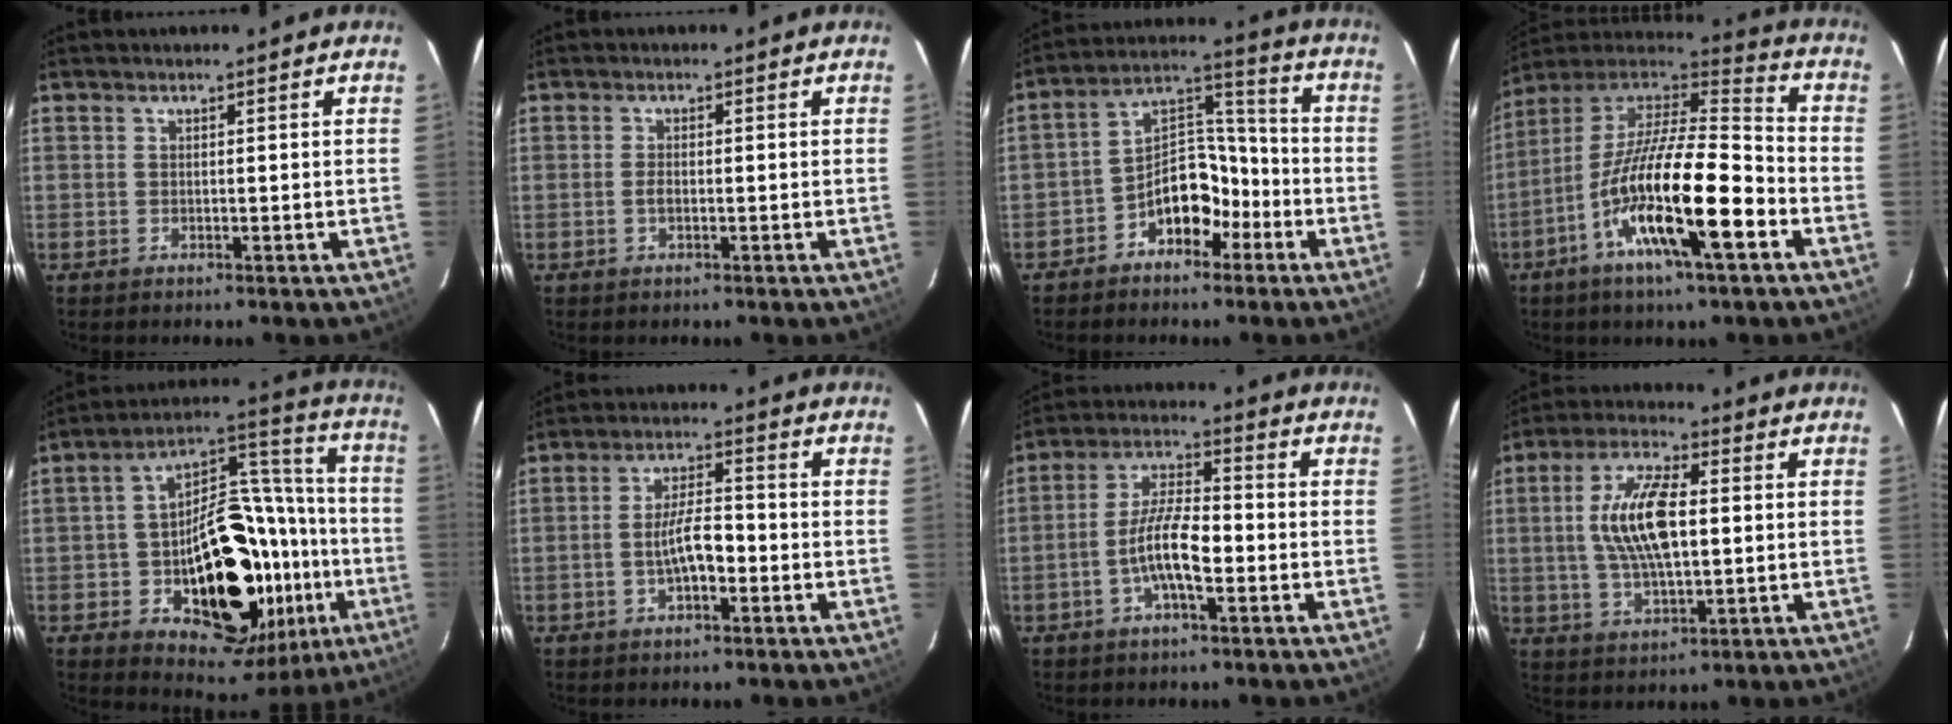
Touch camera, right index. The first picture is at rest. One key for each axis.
{"total": 1.3, "fx": -0.4, "fy": 0.6, "fz": 1.1, "tx": -0.024, "ty": 0.001, "tz": -0.009}
{"total": 9.5, "fx": -5.5, "fy": 6.1, "fz": 4.7, "tx": -0.080, "ty": 0.046, "tz": -0.089}
{"total": 21.3, "fx": -8.7, "fy": 4.6, "fz": 18.9, "tx": -0.342, "ty": -0.028, "tz": -0.169}
{"total": 29.6, "fx": -8.8, "fy": 18.9, "fz": 20.9, "tx": -0.323, "ty": 0.042, "tz": -0.105}
{"total": 6.1, "fx": -2.0, "fy": 2.1, "fz": 5.3, "tx": -0.100, "ty": 0.006, "tz": -0.029}
{"total": 8.3, "fx": -2.8, "fy": 2.5, "fz": 7.4, "tx": -0.149, "ty": 0.006, "tz": -0.051}
{"total": 12.5, "fx": 1.0, "fy": 5.1, "fz": 11.4, "tx": -0.221, "ty": 0.010, "tz": 0.020}